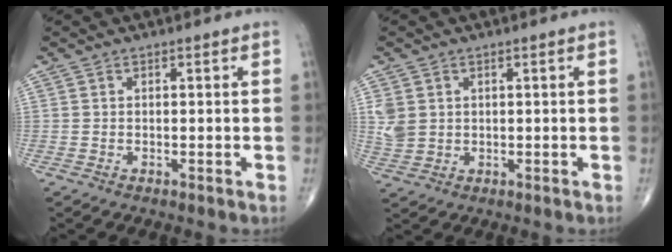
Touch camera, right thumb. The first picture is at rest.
{"total": 4.2, "force": [1.0, 3.5, 2.2], "torque": [-0.044, -0.003, 0.027]}